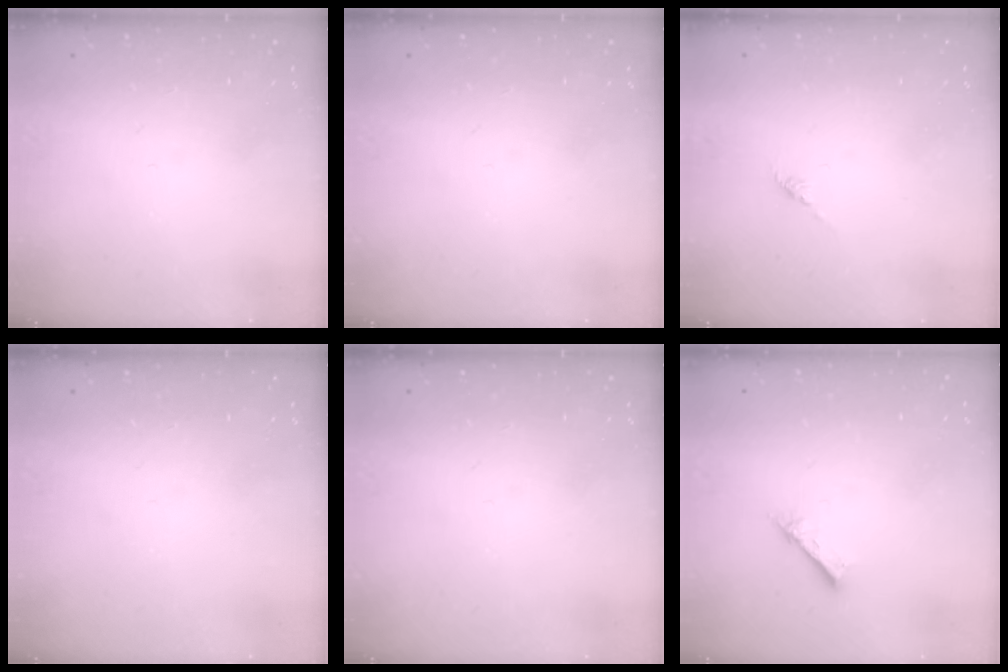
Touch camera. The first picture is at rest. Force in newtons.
{"total": 0.0}
{"total": 0.0}
{"total": 0.0}
{"total": 0.0}
{"total": 2.1, "press": 2.1, "slide": 0.2}